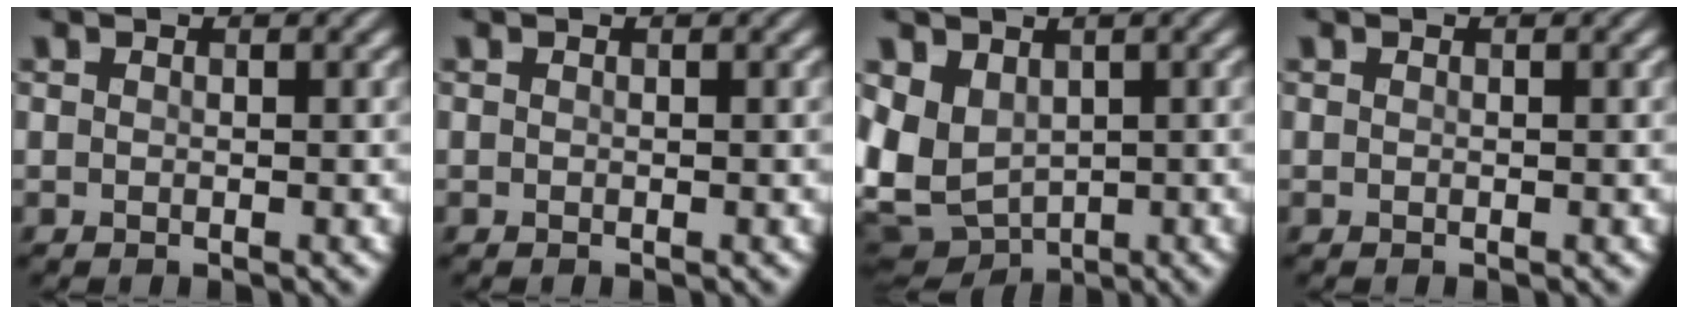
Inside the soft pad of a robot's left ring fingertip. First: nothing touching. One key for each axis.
{"total": 0.0}
{"total": 5.9, "fx": 0.2, "fy": 4.6, "fz": 3.8, "tx": -0.087, "ty": -0.016, "tz": 0.003}
{"total": 0.0}